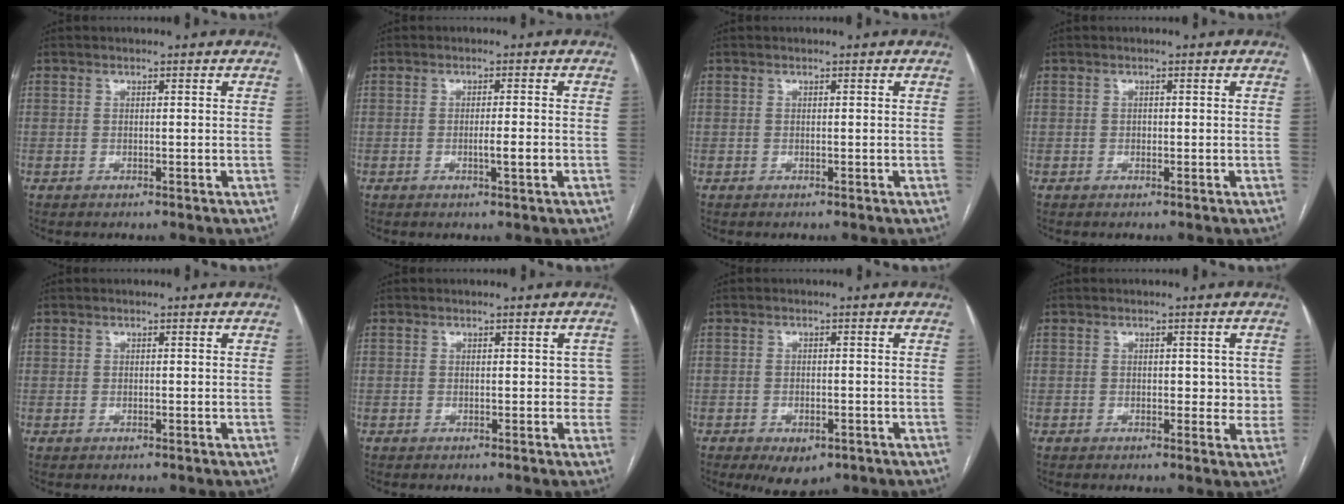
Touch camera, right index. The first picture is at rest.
{"total": 2.5, "force": [-0.7, 0.0, 2.4], "torque": [-0.042, -0.003, -0.011]}
{"total": 0.0}
{"total": 0.5, "force": [-0.1, 0.5, 0.3], "torque": [-0.003, 0.002, -0.002]}
{"total": 0.0}
{"total": 2.3, "force": [0.3, 1.5, 1.7], "torque": [-0.006, 0.014, 0.004]}
{"total": 4.9, "force": [-2.8, 2.7, 3.0], "torque": [-0.038, -0.003, -0.032]}
{"total": 3.9, "force": [0.3, 2.4, 3.1], "torque": [-0.027, 0.008, 0.004]}